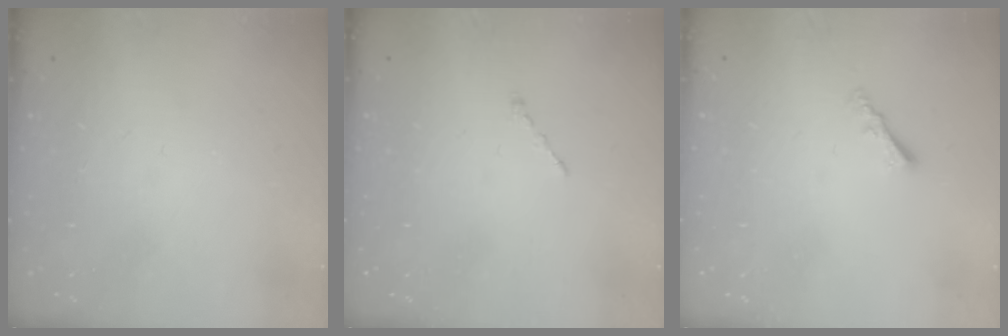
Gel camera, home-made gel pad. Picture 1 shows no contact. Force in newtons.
{"total": 1.0, "press": 0.9, "slide": 0.3}
{"total": 2.0, "press": 2.0, "slide": 0.3}